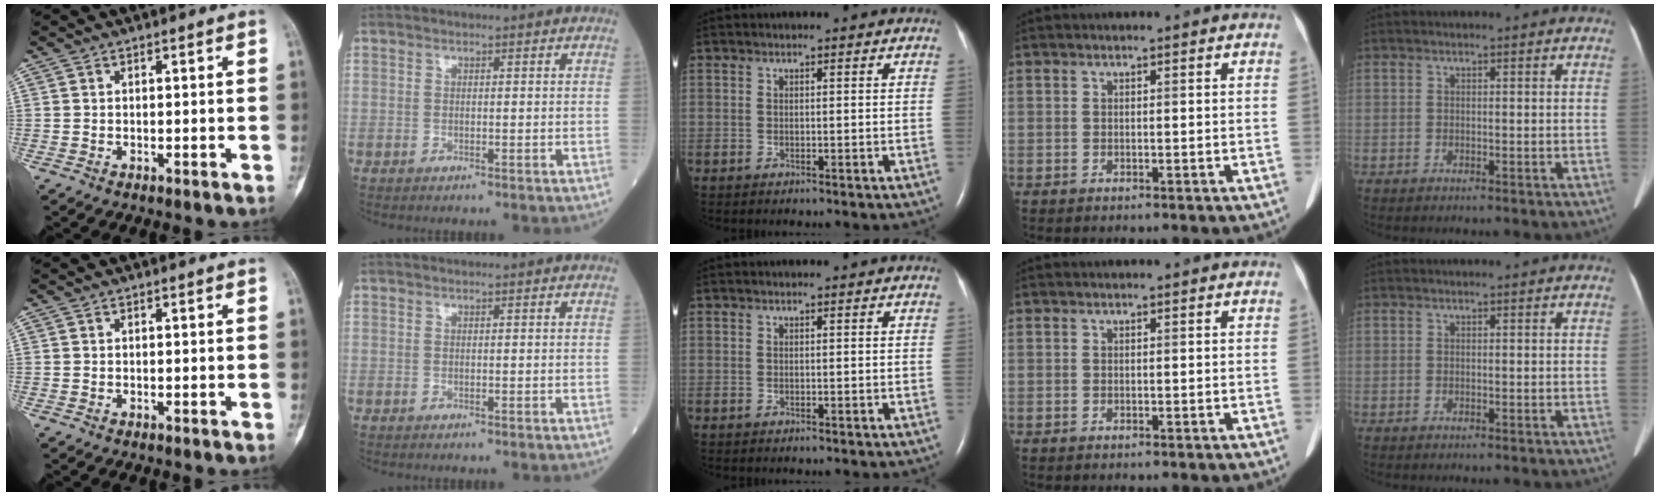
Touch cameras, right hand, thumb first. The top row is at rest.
{}